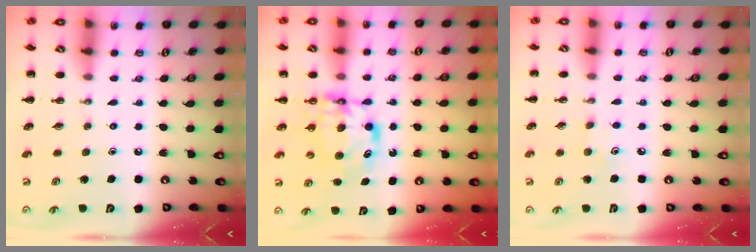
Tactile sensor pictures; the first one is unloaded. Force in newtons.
{"total": 8.3, "press": 8.2, "slide": 1.1}
{"total": 3.7, "press": 3.5, "slide": 1.2}